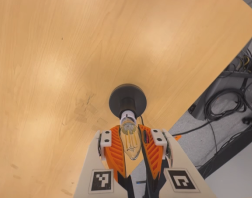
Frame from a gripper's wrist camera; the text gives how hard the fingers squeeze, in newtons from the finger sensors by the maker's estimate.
{"total": 22.4, "left": 24.3, "right": 20.5}